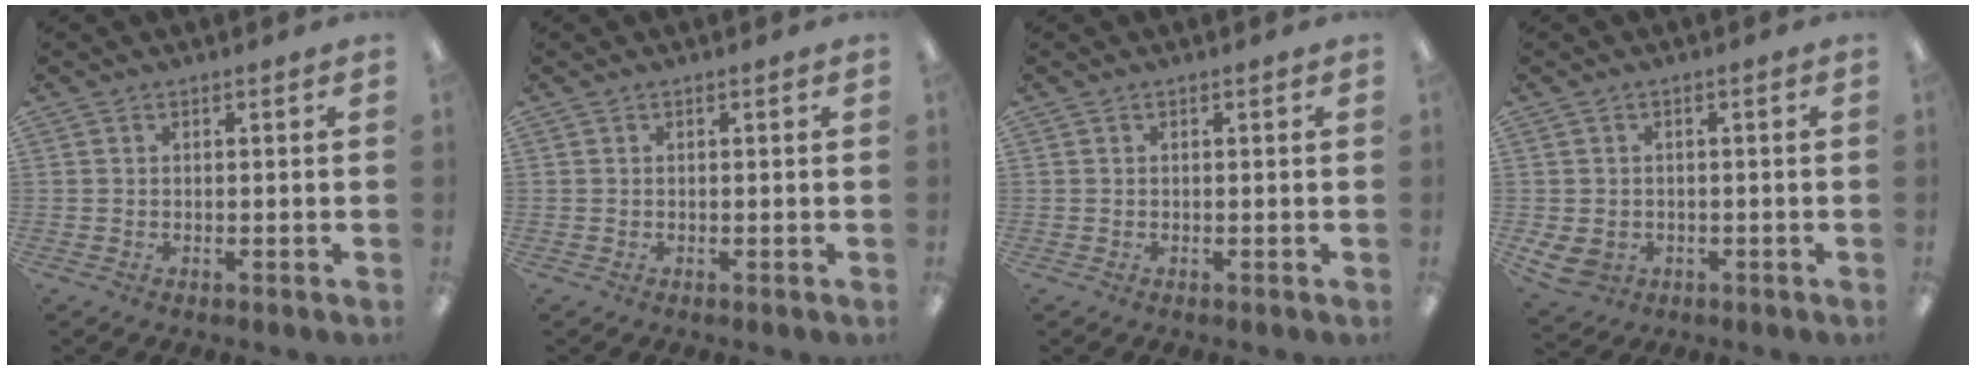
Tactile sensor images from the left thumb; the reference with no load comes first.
{"total": 0.0}
{"total": 0.0}
{"total": 4.0, "force": [-1.3, 3.5, 1.6], "torque": [-0.049, 0.004, -0.025]}